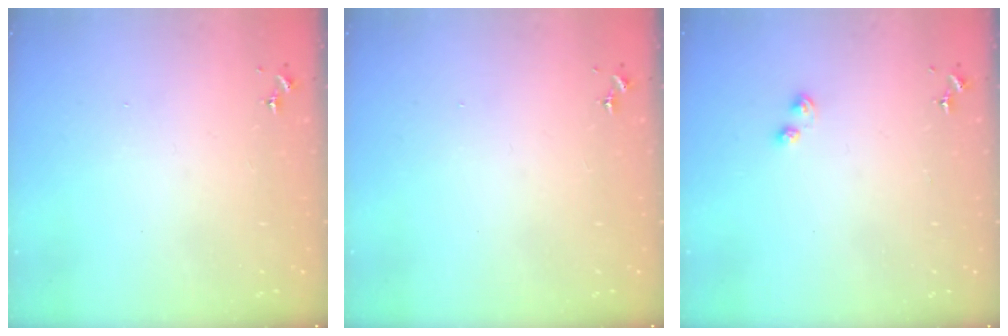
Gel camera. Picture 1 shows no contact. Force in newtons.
{"total": 0.0}
{"total": 2.3, "press": 2.2, "slide": 0.5}